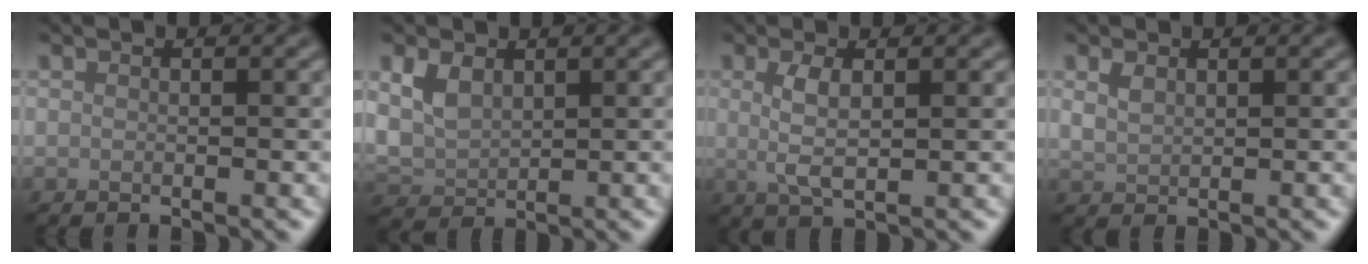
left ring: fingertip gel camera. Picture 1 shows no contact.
{"total": 3.1, "force": [1.3, 2.1, 1.9], "torque": [-0.041, -0.001, 0.029]}
{"total": 2.8, "force": [0.5, 0.9, 2.5], "torque": [-0.055, -0.002, 0.011]}
{"total": 1.5, "force": [0.8, 0.9, 0.9], "torque": [-0.021, 0.001, 0.022]}